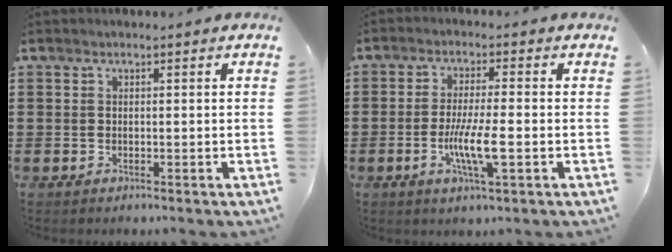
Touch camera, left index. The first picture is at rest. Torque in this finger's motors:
{"motor_torque": [1.16, 0.73, 0.45, 0.13]}